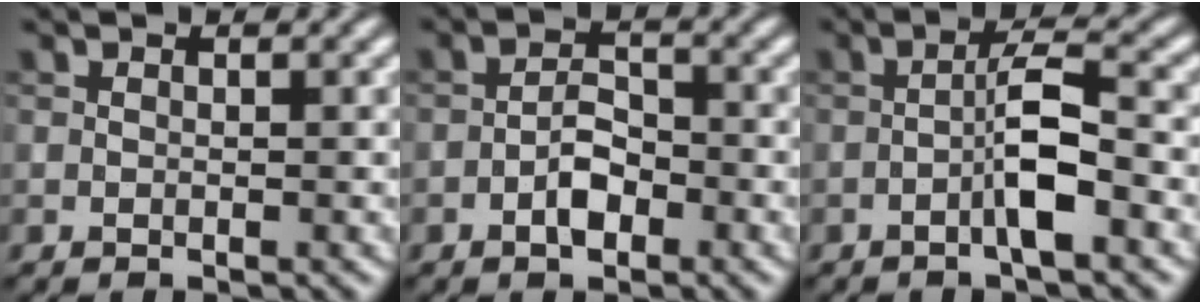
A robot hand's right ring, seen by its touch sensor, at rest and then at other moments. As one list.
[{"total": 2.6, "force": [-1.3, 1.3, 1.9], "torque": [-0.028, 0.007, -0.025]}, {"total": 3.8, "force": [-1.2, 0.5, 3.6], "torque": [-0.064, 0.012, -0.028]}]